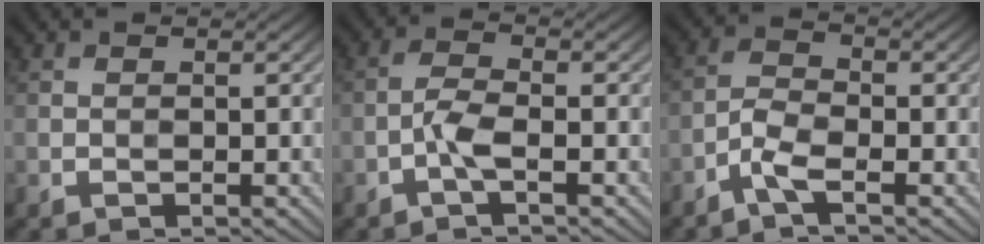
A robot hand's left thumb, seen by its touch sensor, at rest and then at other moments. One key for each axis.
{"total": 2.8, "fx": -1.2, "fy": 0.7, "fz": 2.5, "tx": -0.058, "ty": 0.006, "tz": -0.032}
{"total": 3.4, "fx": -2.2, "fy": 0.9, "fz": 2.4, "tx": -0.061, "ty": 0.001, "tz": -0.057}